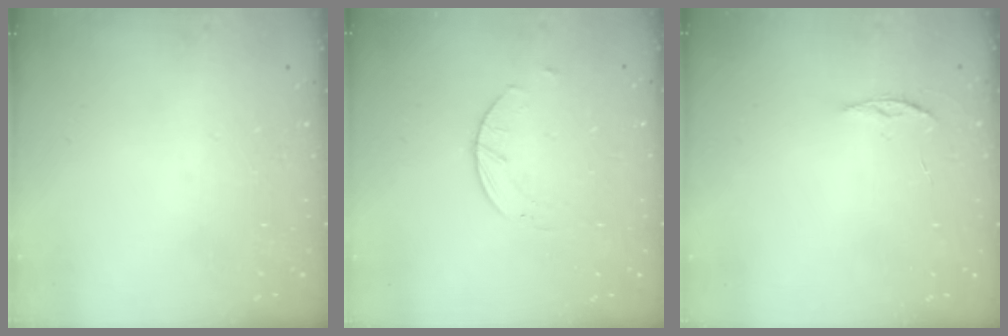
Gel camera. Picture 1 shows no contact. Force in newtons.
{"total": 2.0, "press": 2.0, "slide": 0.3}
{"total": 3.5, "press": 3.5, "slide": 0.4}